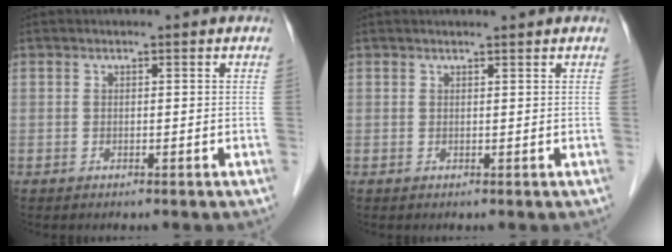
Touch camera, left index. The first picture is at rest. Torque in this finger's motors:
{"motor_torque": [0.23, -0.19, 0.05, 0.00]}